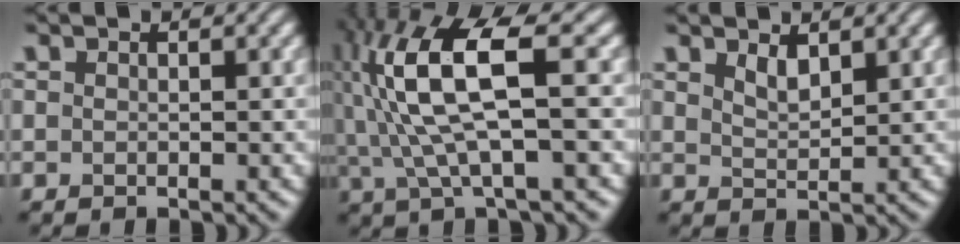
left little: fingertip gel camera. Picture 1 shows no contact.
{"total": 10.1, "force": [1.7, 3.0, 9.5], "torque": [-0.206, 0.013, 0.034]}
{"total": 1.7, "force": [1.3, 0.5, 1.0], "torque": [-0.022, -0.003, 0.027]}